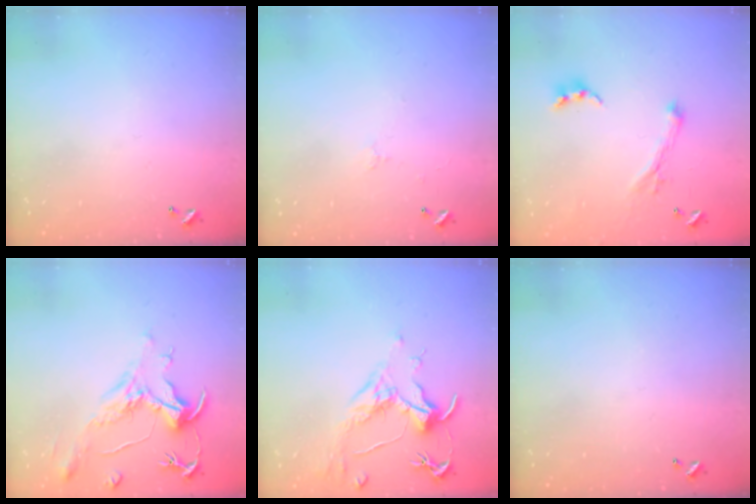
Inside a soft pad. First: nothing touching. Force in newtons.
{"total": 0.7, "press": 0.2, "slide": 0.6}
{"total": 1.1, "press": 0.6, "slide": 0.9}
{"total": 2.2, "press": 1.7, "slide": 1.3}
{"total": 1.7, "press": 1.5, "slide": 0.9}
{"total": 0.0}